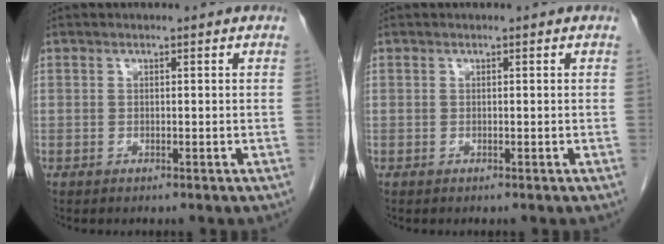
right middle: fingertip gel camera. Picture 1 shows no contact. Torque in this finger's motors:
{"motor_torque": [0.38, 0.05, 0.04, 0.01]}